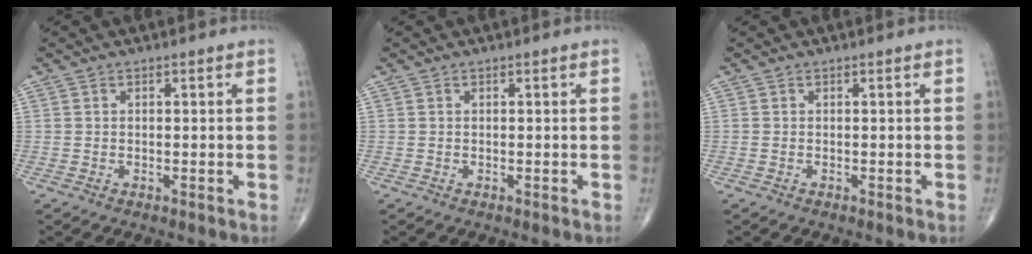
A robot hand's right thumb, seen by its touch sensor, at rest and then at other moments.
{"total": 0.0}
{"total": 0.0}